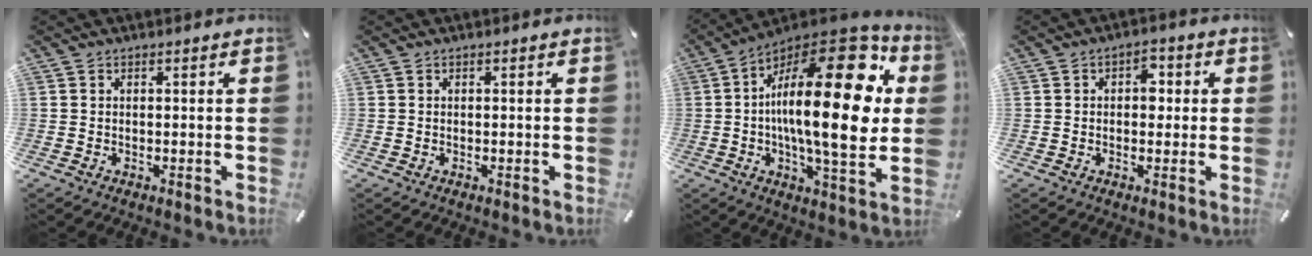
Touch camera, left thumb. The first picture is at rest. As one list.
[{"total": 0.0}, {"total": 28.9, "force": [4.1, 10.4, 26.6], "torque": [-0.433, -0.037, 0.056]}, {"total": 3.8, "force": [0.3, 2.6, 2.8], "torque": [-0.024, 0.001, -0.005]}]